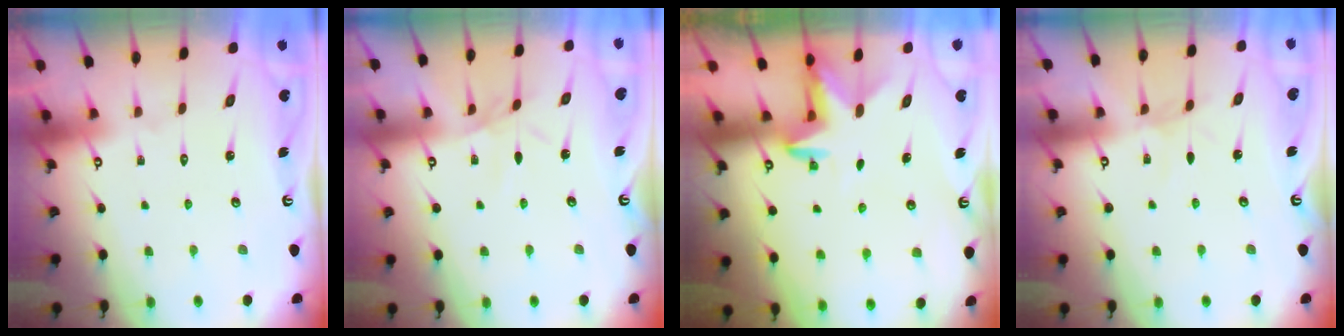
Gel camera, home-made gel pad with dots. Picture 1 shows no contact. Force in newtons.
{"total": 2.9, "press": 2.9, "slide": 0.5}
{"total": 3.0, "press": 2.9, "slide": 0.7}
{"total": 3.0, "press": 2.9, "slide": 0.4}